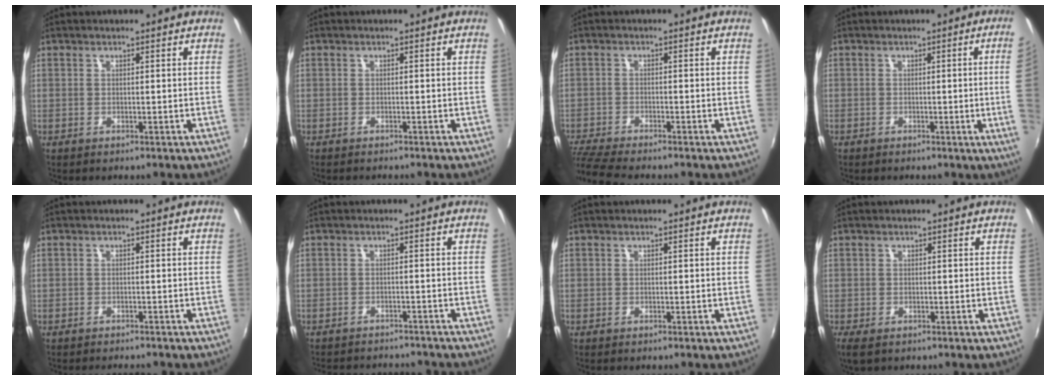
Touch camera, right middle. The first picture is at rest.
{"total": 1.3, "force": [-1.2, 0.0, 0.4], "torque": [-0.010, -0.008, -0.019]}
{"total": 7.3, "force": [-6.7, 0.1, 3.1], "torque": [-0.090, -0.027, -0.121]}
{"total": 6.2, "force": [-0.2, -1.8, 5.9], "torque": [-0.082, -0.011, 0.000]}
{"total": 3.0, "force": [-2.7, 0.7, 0.9], "torque": [-0.029, -0.006, -0.042]}
{"total": 10.1, "force": [-9.2, 2.5, 3.3], "torque": [-0.079, -0.011, -0.125]}
{"total": 0.0}
{"total": 3.0, "force": [-1.8, 1.2, 2.0], "torque": [-0.039, -0.014, -0.028]}